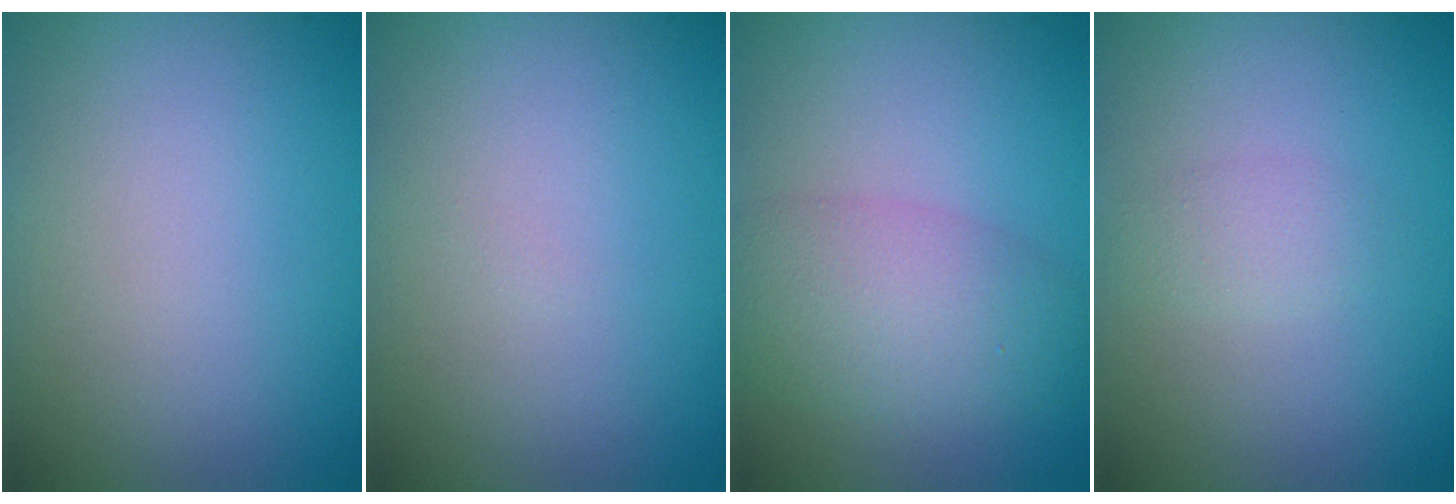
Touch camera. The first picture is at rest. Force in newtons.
{"total": 0.0}
{"total": 5.0, "press": 5.0, "slide": 0.3}
{"total": 1.3, "press": 1.3, "slide": 0.0}